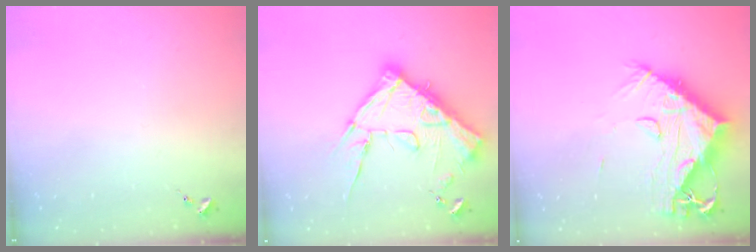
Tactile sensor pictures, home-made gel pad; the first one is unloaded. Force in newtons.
{"total": 19.4, "press": 19.4, "slide": 1.0}
{"total": 18.4, "press": 18.3, "slide": 1.6}